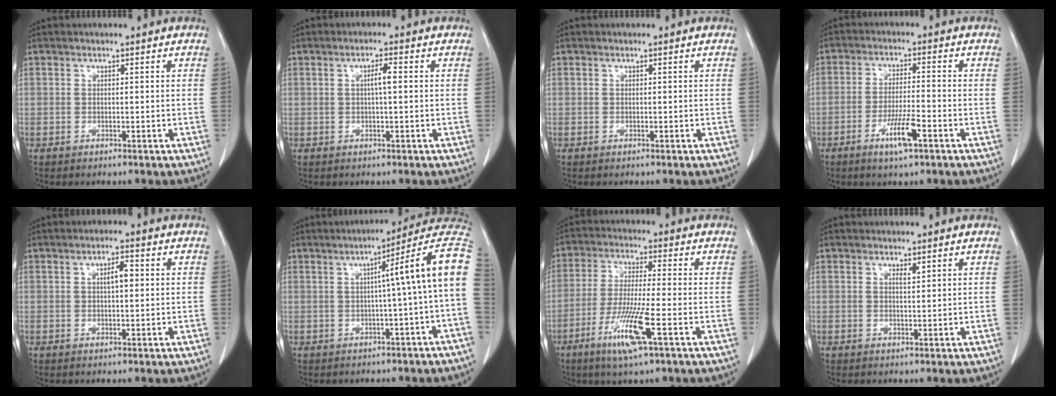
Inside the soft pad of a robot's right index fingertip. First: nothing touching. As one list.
[{"total": 2.3, "force": [0.2, 0.1, 2.3], "torque": [-0.040, 0.004, 0.003]}, {"total": 0.0}, {"total": 6.1, "force": [-3.1, 0.8, 5.2], "torque": [-0.100, -0.004, -0.053]}, {"total": 2.8, "force": [0.5, 0.7, 2.6], "torque": [-0.045, 0.005, 0.008]}, {"total": 11.2, "force": [0.4, -1.1, 11.1], "torque": [-0.135, 0.034, -0.002]}, {"total": 9.5, "force": [-4.3, 0.0, 8.5], "torque": [-0.172, -0.020, -0.082]}, {"total": 1.0, "force": [0.6, 0.1, 0.8], "torque": [-0.017, -0.003, 0.011]}]